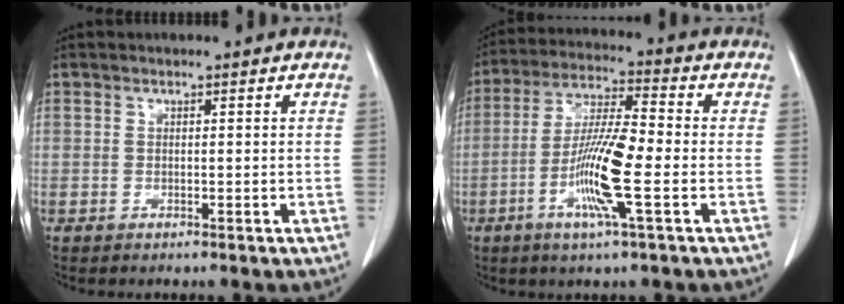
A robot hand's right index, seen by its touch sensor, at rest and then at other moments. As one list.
[{"total": 11.5, "force": [-3.2, 0.4, 11.1], "torque": [-0.218, -0.008, -0.069]}]